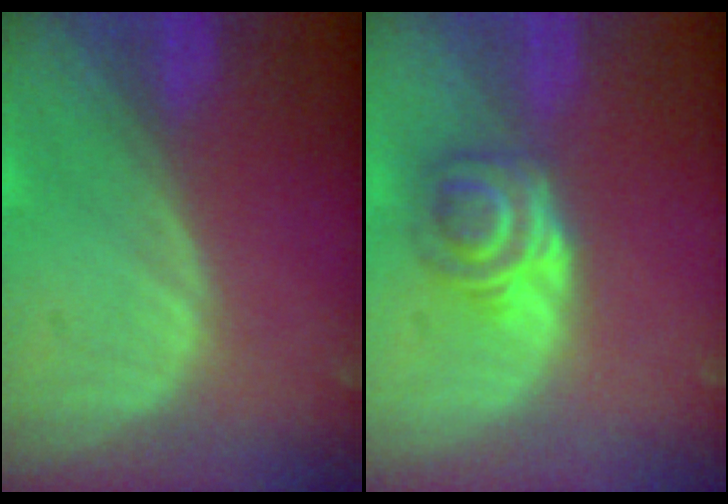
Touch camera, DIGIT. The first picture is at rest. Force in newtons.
{"total": 6.1, "press": 5.0, "slide": 3.5}